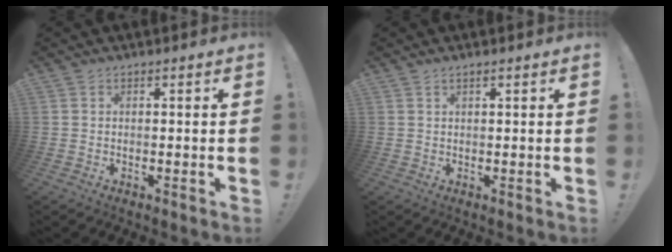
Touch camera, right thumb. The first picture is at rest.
{"total": 1.0, "force": [0.7, 0.0, 0.8], "torque": [-0.022, 0.003, 0.012]}